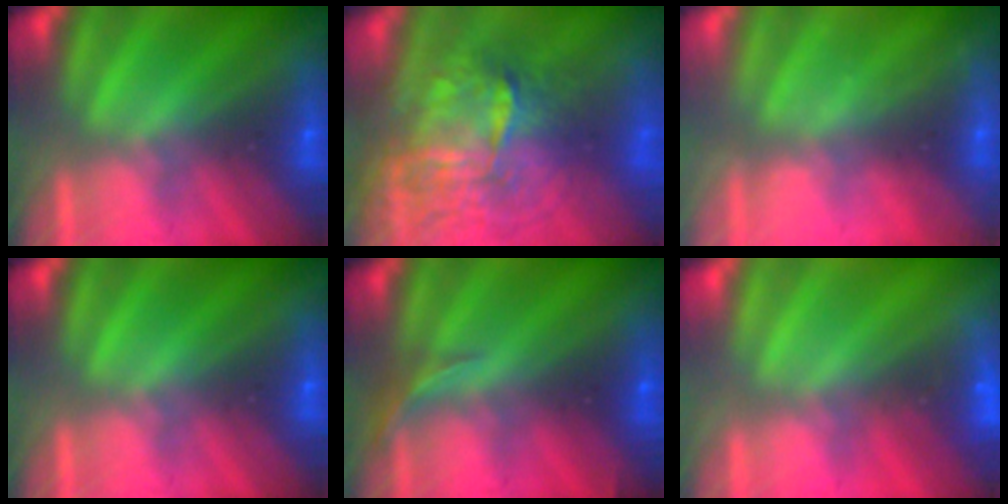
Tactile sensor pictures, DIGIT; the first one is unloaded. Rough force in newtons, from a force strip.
{"total": 7.3}
{"total": 2.1}
{"total": 0.0}
{"total": 2.9}
{"total": 2.3}